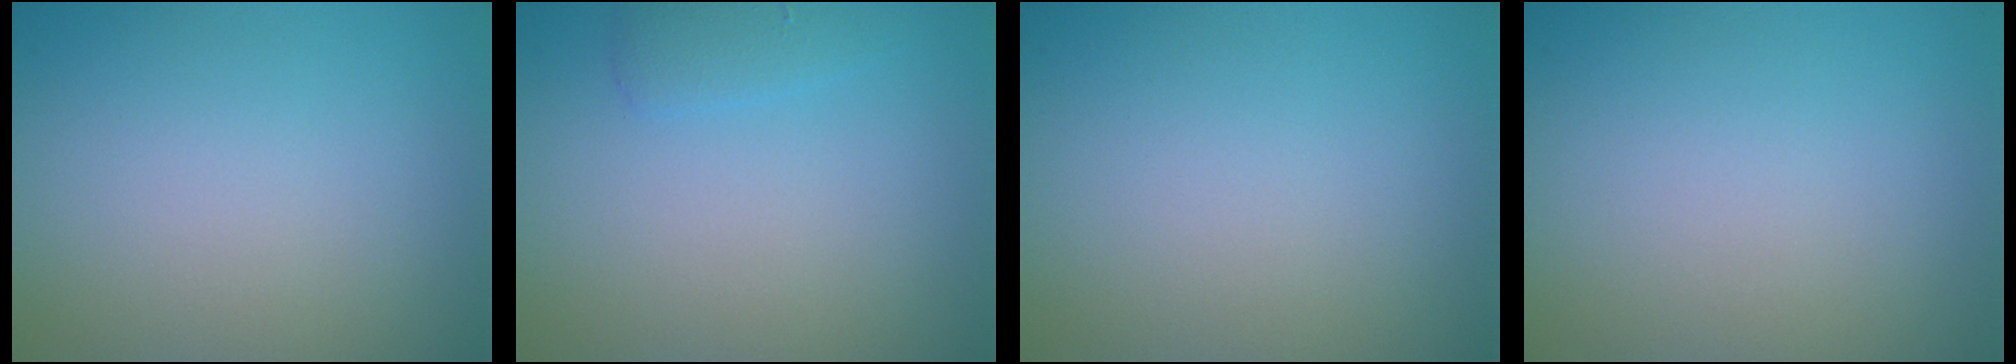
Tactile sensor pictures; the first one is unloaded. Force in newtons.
{"total": 1.3, "press": 1.3, "slide": 0.1}
{"total": 0.0}
{"total": 0.0}